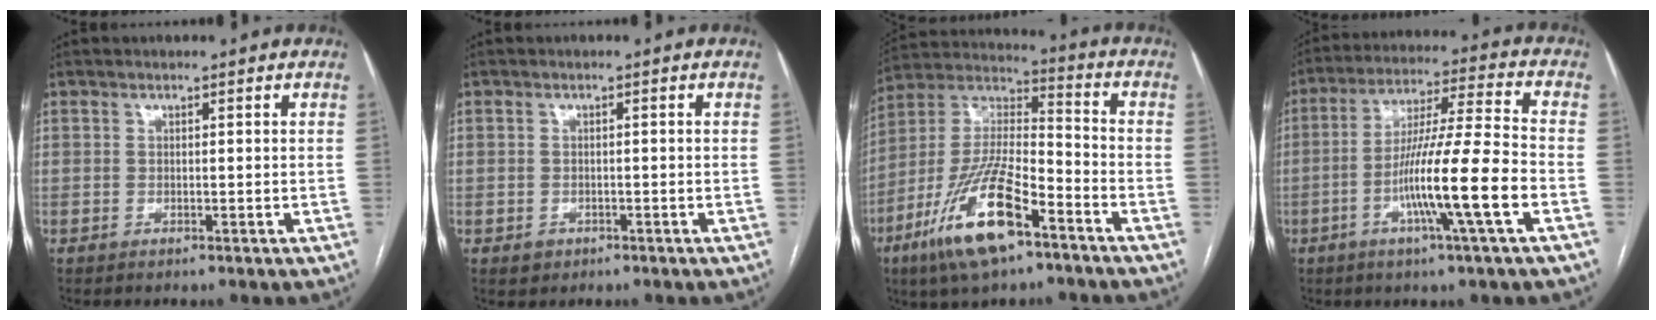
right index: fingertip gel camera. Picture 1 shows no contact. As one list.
[{"total": 1.8, "force": [-0.8, 1.6, 0.3], "torque": [0.000, 0.006, -0.007]}, {"total": 17.7, "force": [-9.6, 4.8, 14.1], "torque": [-0.296, -0.015, -0.174]}, {"total": 14.1, "force": [-4.7, -1.1, 13.3], "torque": [-0.240, -0.006, -0.088]}]